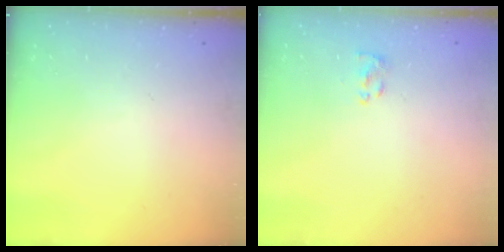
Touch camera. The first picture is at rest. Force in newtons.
{"total": 1.4, "press": 1.3, "slide": 0.6}